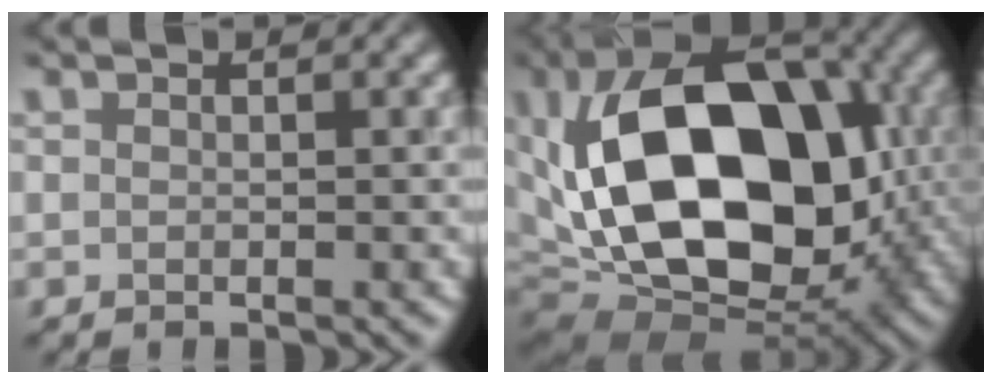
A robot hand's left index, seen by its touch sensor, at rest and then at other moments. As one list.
[{"total": 18.7, "force": [0.9, 12.1, 14.1], "torque": [-0.264, 0.001, 0.011]}]